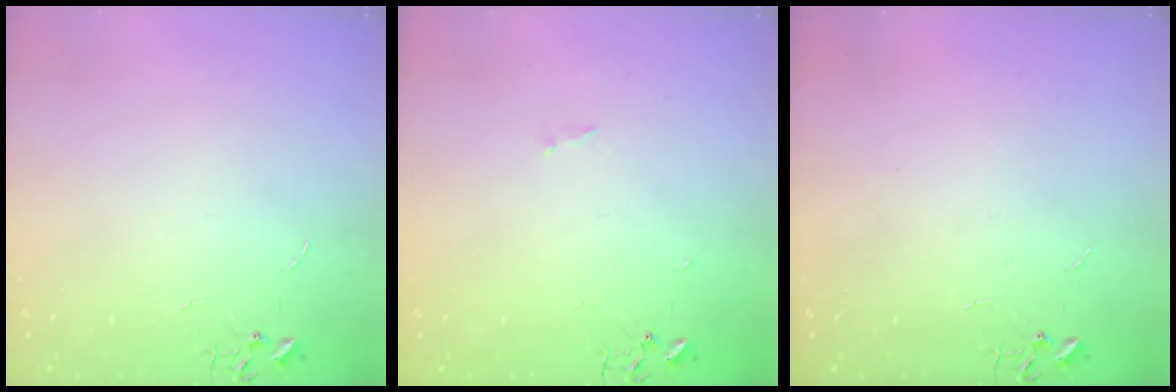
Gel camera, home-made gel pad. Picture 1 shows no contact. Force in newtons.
{"total": 0.8, "press": 0.8, "slide": 0.2}
{"total": 0.0}